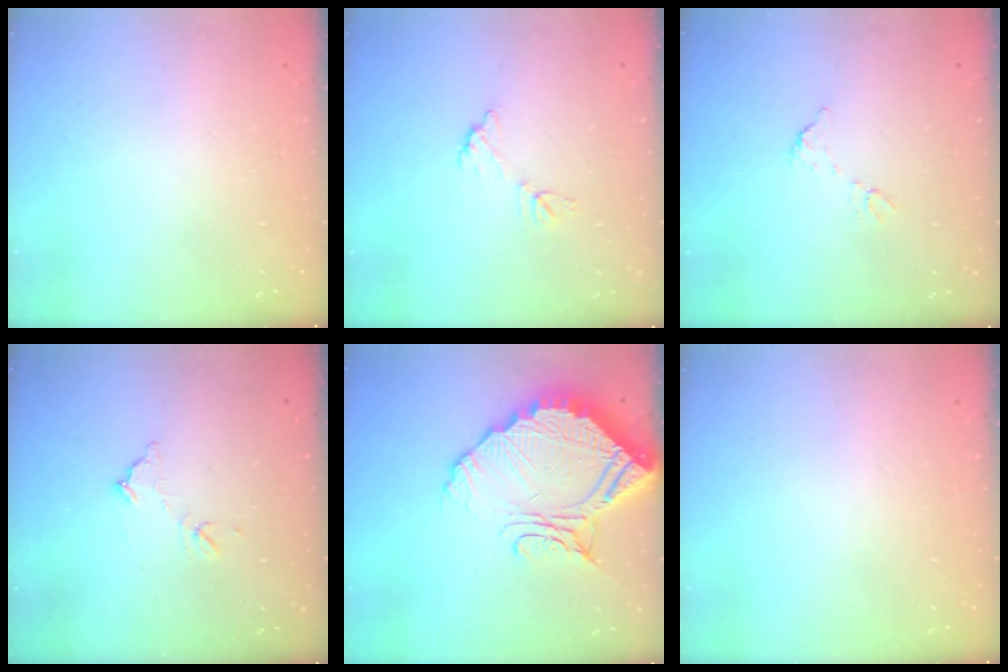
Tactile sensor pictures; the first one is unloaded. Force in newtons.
{"total": 6.6, "press": 6.6, "slide": 0.3}
{"total": 5.8, "press": 5.8, "slide": 0.3}
{"total": 8.1, "press": 8.1, "slide": 0.3}
{"total": 17.3, "press": 17.2, "slide": 1.9}
{"total": 0.0}